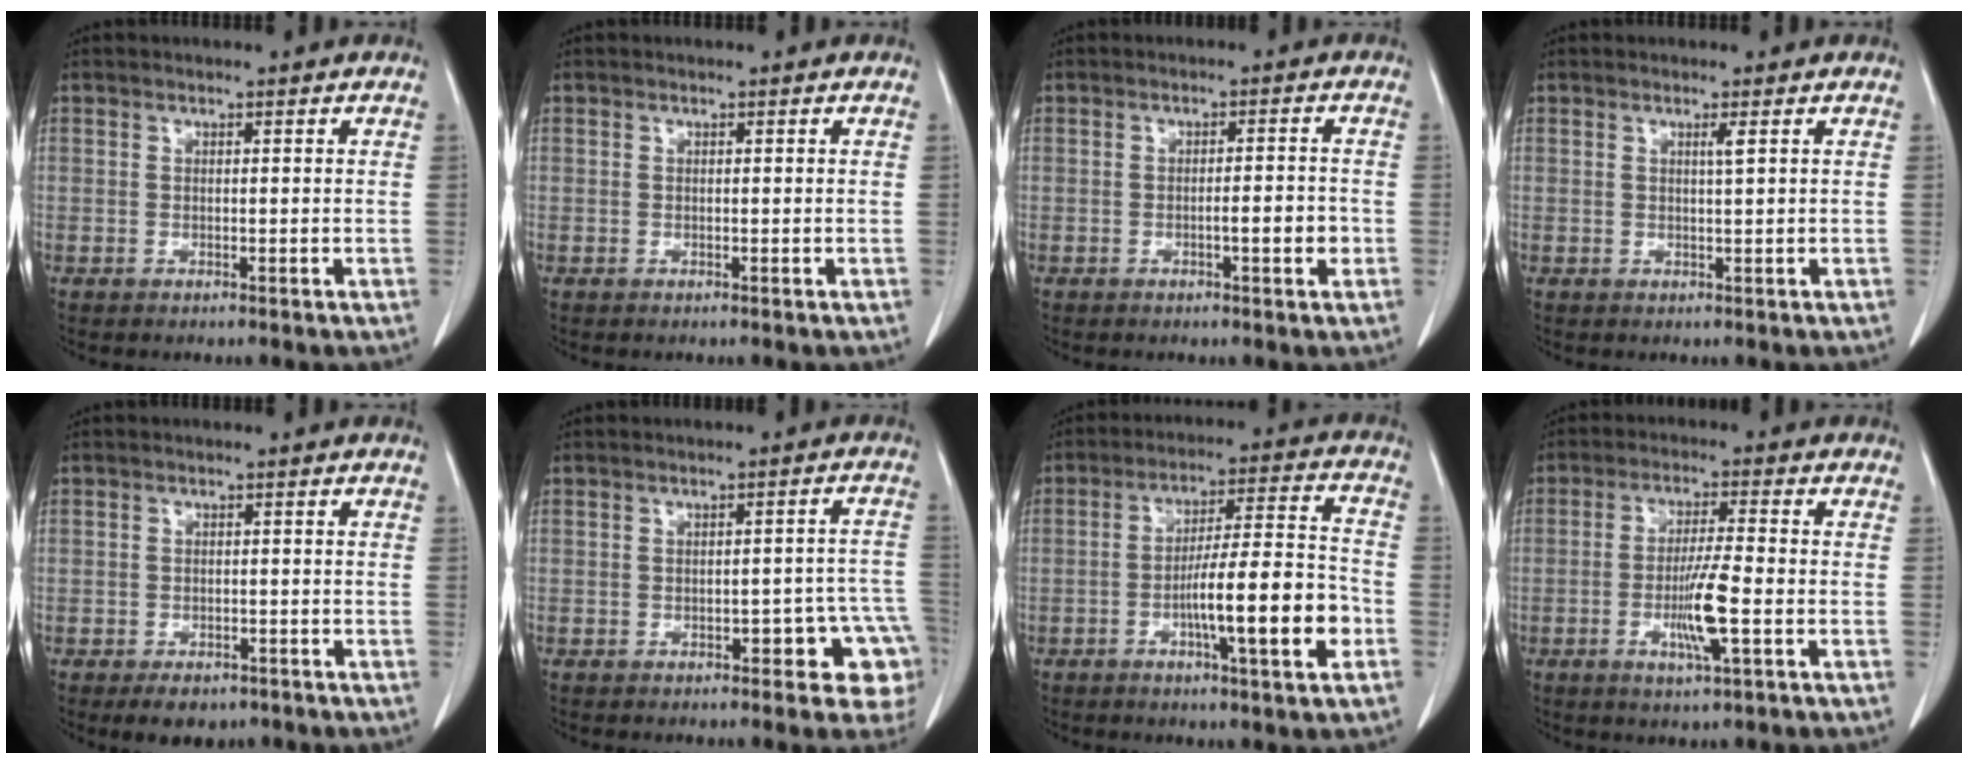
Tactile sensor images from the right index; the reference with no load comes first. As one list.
[{"total": 0.0}, {"total": 3.4, "force": [-1.1, 0.4, 3.2], "torque": [-0.050, 0.000, -0.015]}, {"total": 1.1, "force": [0.4, -0.3, 0.9], "torque": [-0.021, -0.003, 0.009]}, {"total": 4.4, "force": [-3.0, 2.7, 1.7], "torque": [-0.017, 0.001, -0.038]}, {"total": 7.8, "force": [-2.9, 2.8, 6.7], "torque": [-0.055, 0.020, -0.033]}, {"total": 13.4, "force": [-4.3, 0.7, 12.6], "torque": [-0.202, 0.007, -0.068]}, {"total": 7.4, "force": [-2.2, 0.1, 7.1], "torque": [-0.133, -0.009, -0.041]}]